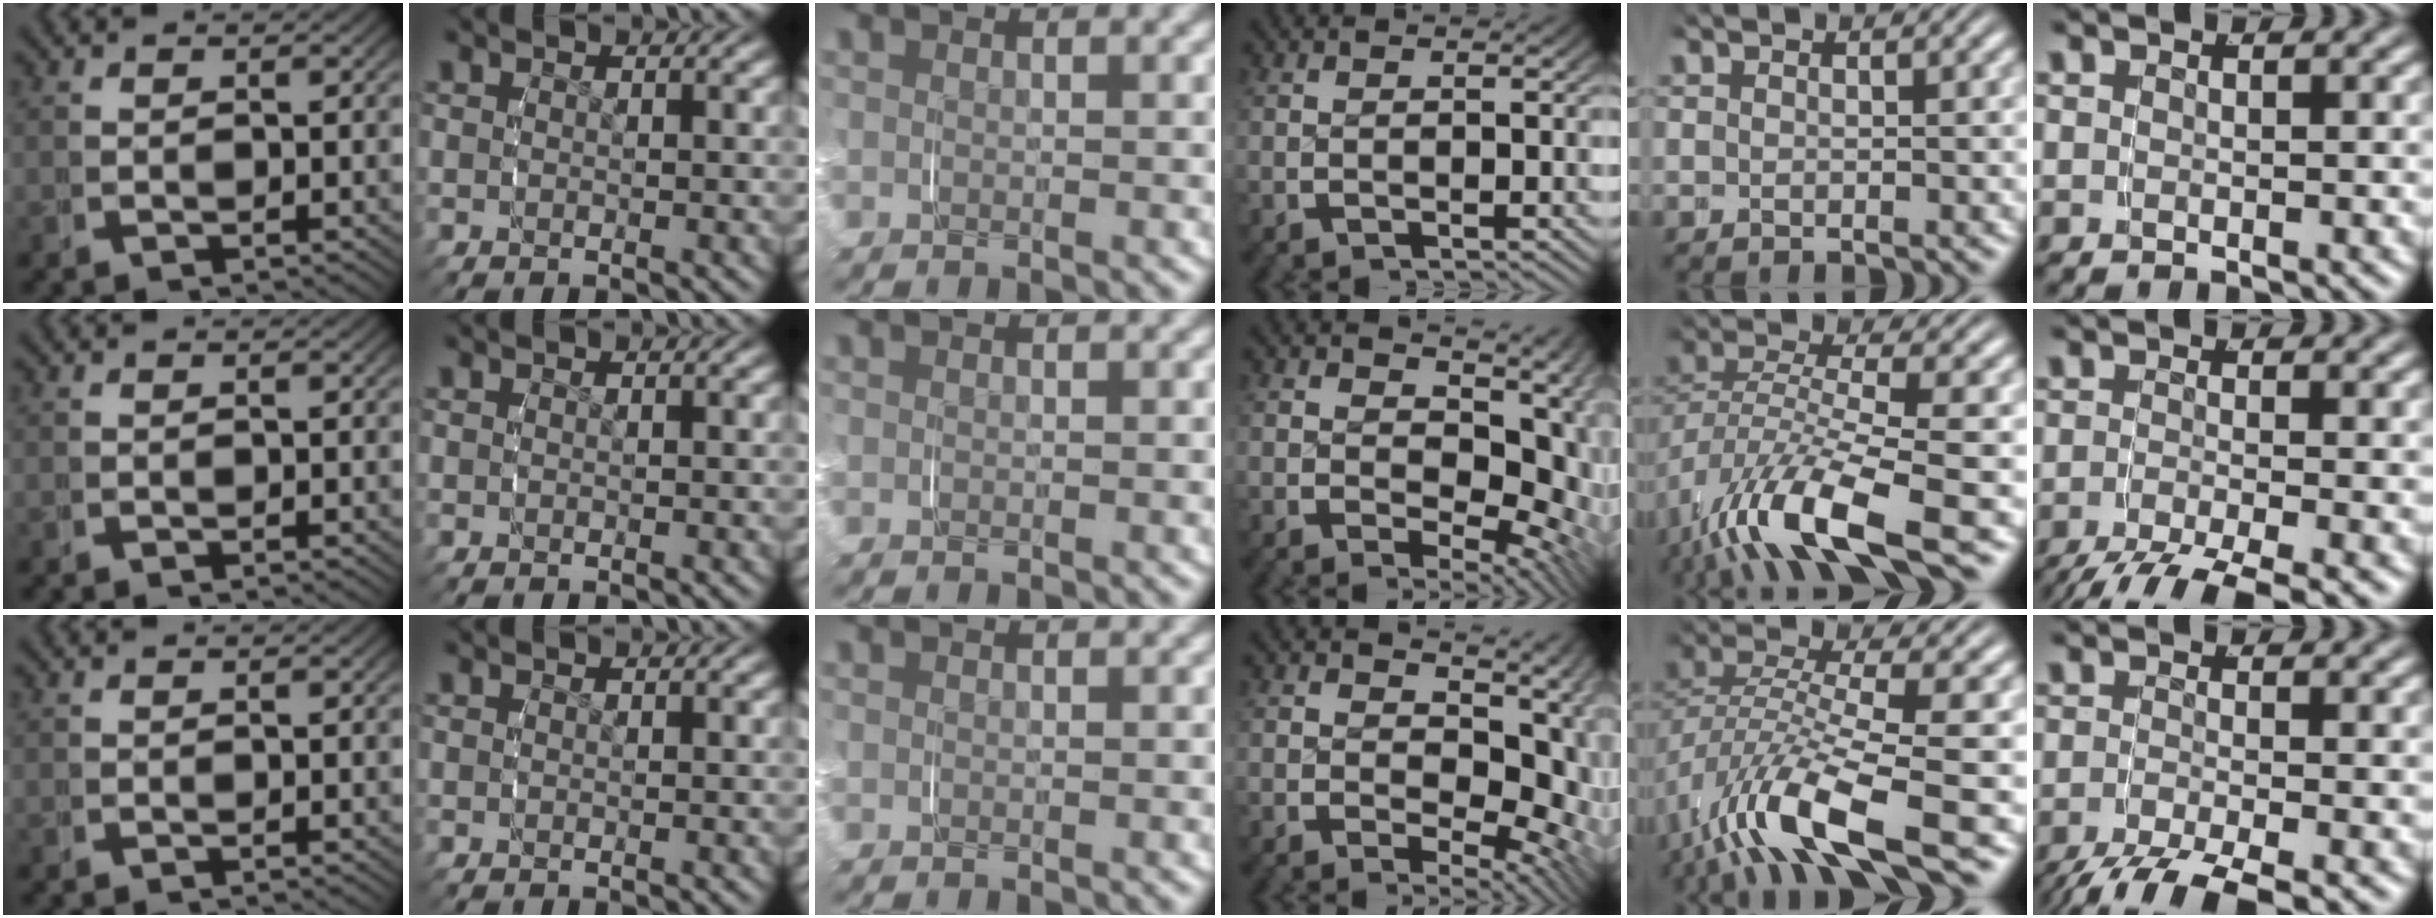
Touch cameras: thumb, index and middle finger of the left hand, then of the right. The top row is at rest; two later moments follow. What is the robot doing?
{"motion": "grasp_and_lifting", "object": "plastic wrap"}